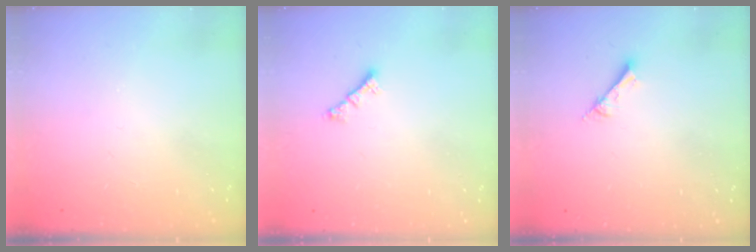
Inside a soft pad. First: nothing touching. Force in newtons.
{"total": 0.8, "press": 0.7, "slide": 0.4}
{"total": 2.6, "press": 2.6, "slide": 0.1}